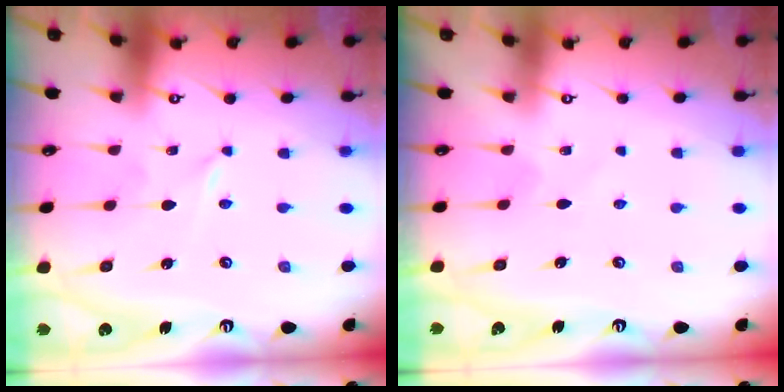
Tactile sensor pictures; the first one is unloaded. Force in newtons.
{"total": 2.2, "press": 2.2, "slide": 0.3}